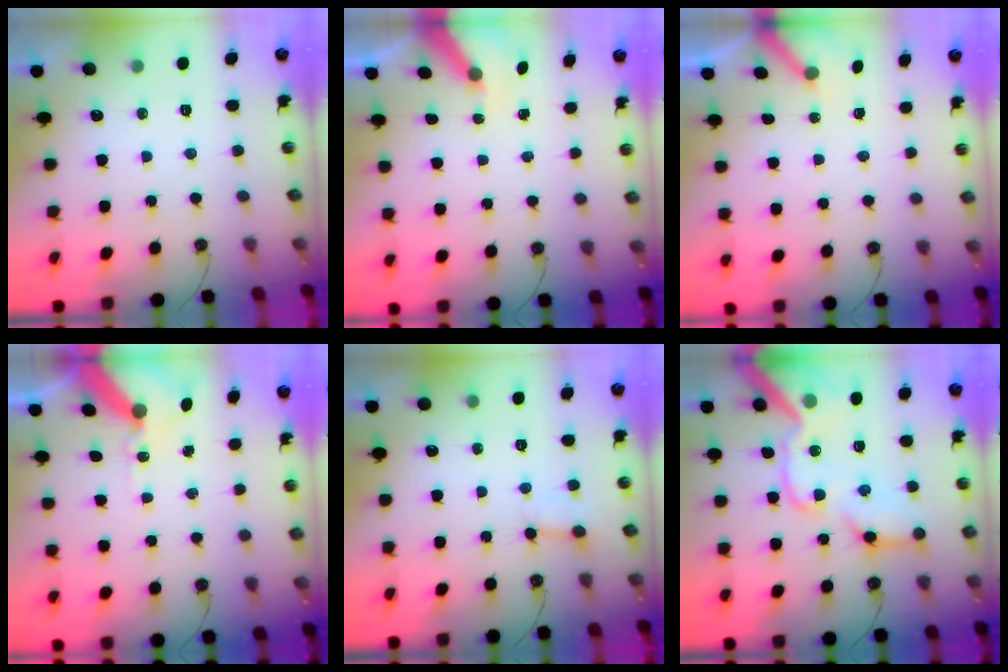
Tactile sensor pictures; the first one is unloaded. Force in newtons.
{"total": 6.1, "press": 6.1, "slide": 0.7}
{"total": 2.9, "press": 2.9, "slide": 0.3}
{"total": 10.2, "press": 10.1, "slide": 1.4}
{"total": 1.7, "press": 1.7, "slide": 0.0}
{"total": 22.8, "press": 22.6, "slide": 3.0}